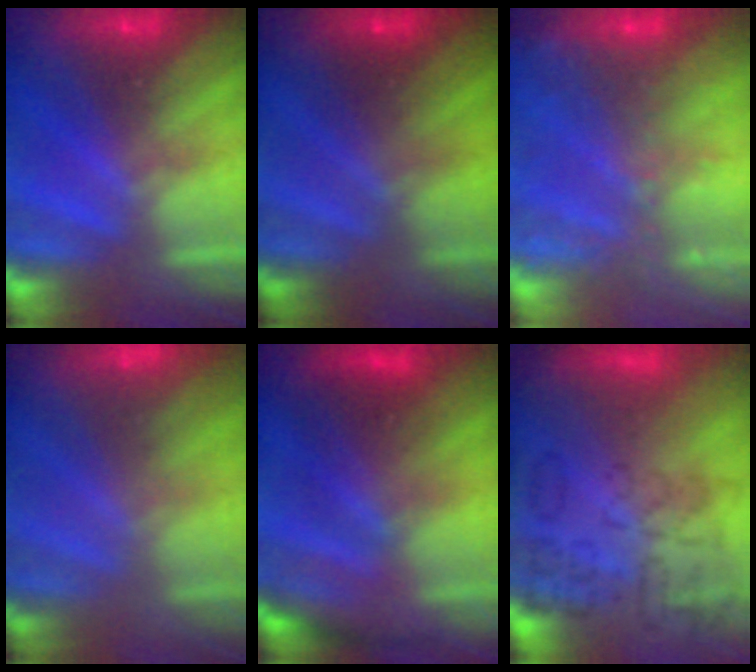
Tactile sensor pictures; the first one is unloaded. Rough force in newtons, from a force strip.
{"total": 2.0}
{"total": 5.8}
{"total": 2.9}
{"total": 2.5}
{"total": 9.4}